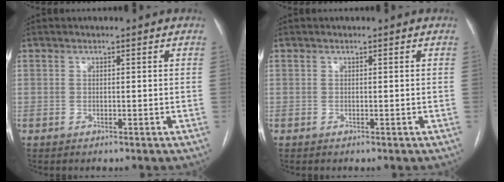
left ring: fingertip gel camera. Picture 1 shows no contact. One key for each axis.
{"total": 0.0}